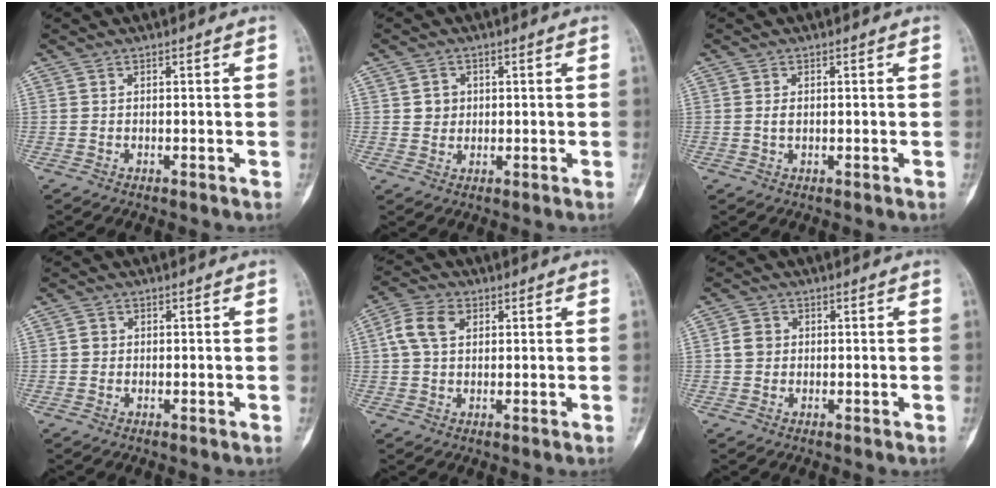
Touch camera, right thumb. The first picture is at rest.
{"total": 3.1, "force": [0.6, 2.8, 1.0], "torque": [0.001, 0.001, 0.009]}
{"total": 1.3, "force": [0.1, 0.8, 1.0], "torque": [-0.017, -0.002, 0.004]}
{"total": 1.6, "force": [0.1, 1.5, 0.5], "torque": [-0.002, 0.003, 0.000]}
{"total": 6.8, "force": [1.9, 4.7, 4.5], "torque": [-0.087, 0.014, 0.032]}
{"total": 3.2, "force": [0.2, 2.9, 1.3], "torque": [-0.012, 0.006, 0.000]}